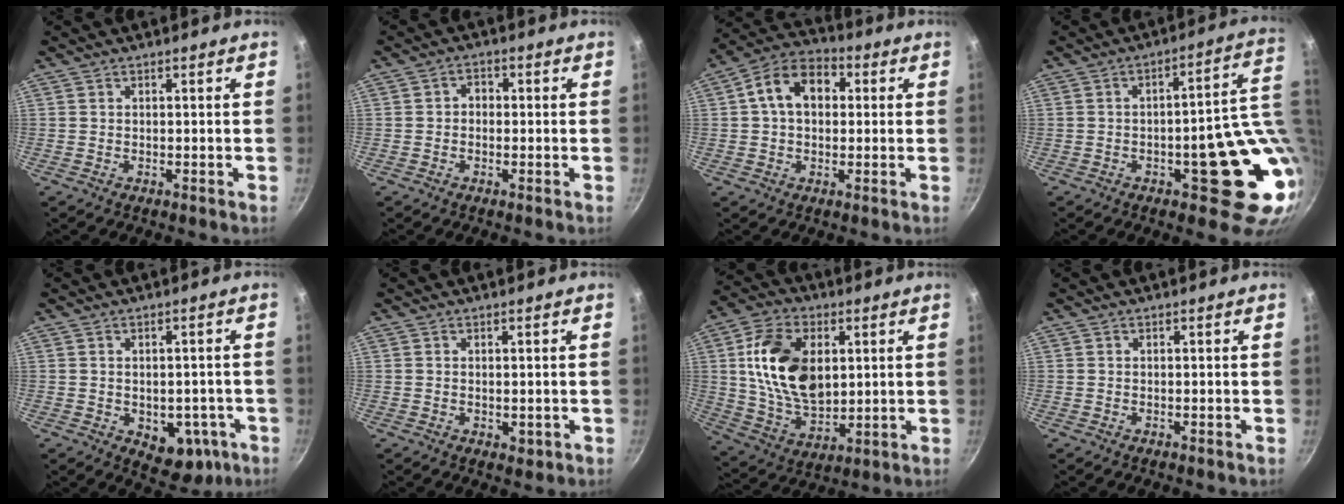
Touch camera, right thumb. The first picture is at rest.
{"total": 2.4, "force": [-0.4, 2.0, 1.3], "torque": [-0.008, 0.011, -0.011]}
{"total": 11.1, "force": [1.9, 7.9, 7.5], "torque": [-0.093, 0.029, 0.010]}
{"total": 16.0, "force": [-0.6, 5.9, 14.9], "torque": [-0.146, 0.004, 0.000]}
{"total": 9.2, "force": [-2.7, 6.2, 6.2], "torque": [-0.040, 0.003, -0.021]}
{"total": 1.6, "force": [0.0, 1.0, 1.3], "torque": [-0.015, -0.005, 0.000]}
{"total": 17.9, "force": [3.4, 11.4, 13.3], "torque": [-0.220, -0.009, 0.066]}
{"total": 0.0}